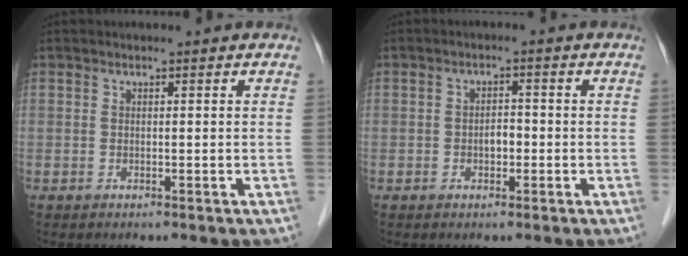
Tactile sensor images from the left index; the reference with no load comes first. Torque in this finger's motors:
{"motor_torque": [-0.07, 0.19, 0.05, 0.00]}